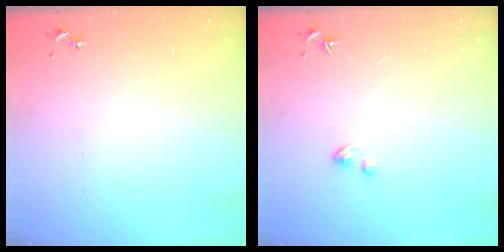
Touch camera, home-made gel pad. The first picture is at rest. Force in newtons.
{"total": 1.8, "press": 1.8, "slide": 0.1}